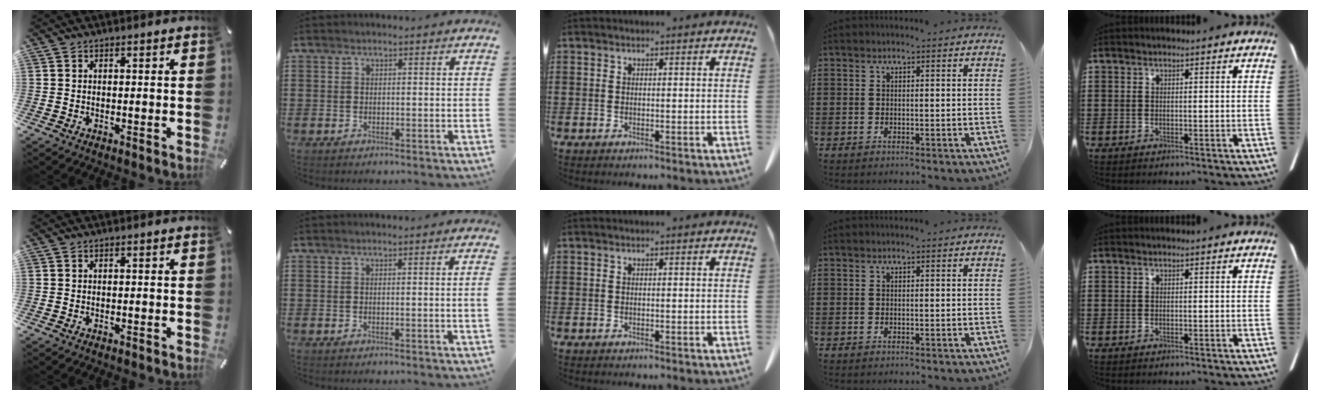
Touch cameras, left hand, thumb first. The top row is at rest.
{"thumb": {"total": 0.6, "force": [-0.5, 0.2, 0.2], "torque": [-0.005, 0.000, -0.011]}, "index": {"total": 1.1, "force": [0.0, -0.5, 1.0], "torque": [-0.016, -0.006, -0.003]}}